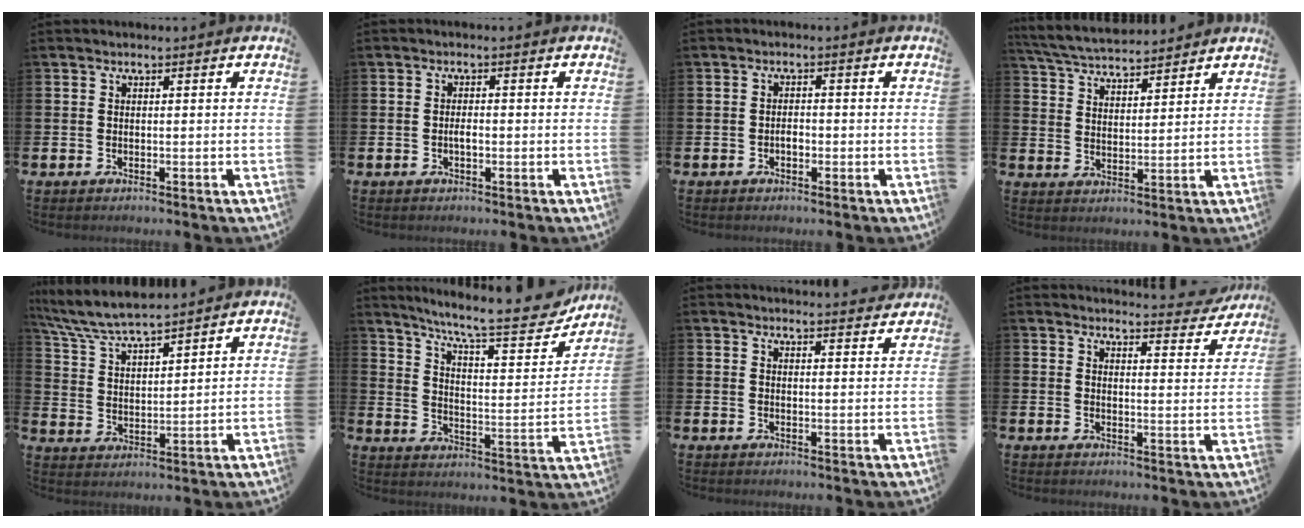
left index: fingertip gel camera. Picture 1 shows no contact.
{"total": 1.3, "force": [-0.3, 0.5, 1.1], "torque": [-0.016, -0.001, -0.007]}
{"total": 1.4, "force": [-0.5, 0.8, 1.0], "torque": [-0.014, 0.001, -0.010]}
{"total": 5.4, "force": [5.2, 0.8, 0.7], "torque": [-0.038, -0.026, 0.095]}
{"total": 6.7, "force": [6.4, 0.6, 1.9], "torque": [-0.066, -0.033, 0.115]}
{"total": 11.1, "force": [9.3, 1.7, 5.9], "torque": [-0.116, -0.062, 0.148]}
{"total": 2.7, "force": [2.7, -0.2, -0.2], "torque": [0.011, -0.022, 0.046]}
{"total": 3.9, "force": [3.9, 0.2, 0.3], "torque": [0.007, -0.035, 0.064]}